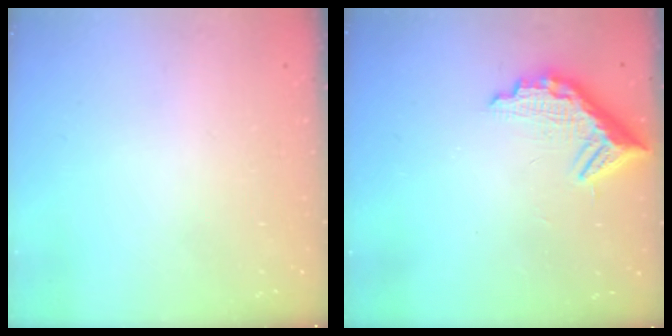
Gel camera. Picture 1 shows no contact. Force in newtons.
{"total": 10.9, "press": 10.9, "slide": 1.1}